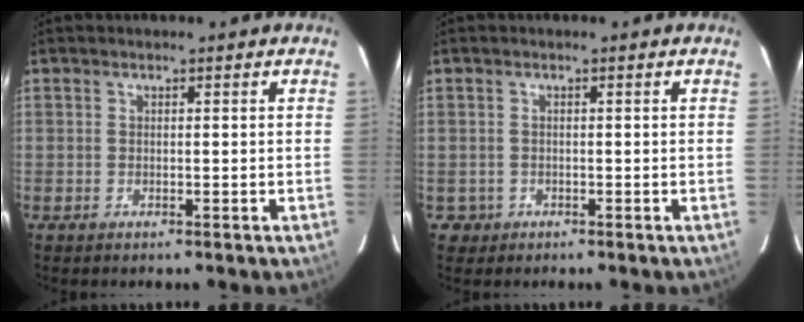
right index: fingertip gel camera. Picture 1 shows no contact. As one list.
[{"total": 1.3, "force": [-0.2, 1.3, 0.0], "torque": [0.004, 0.005, -0.003]}]